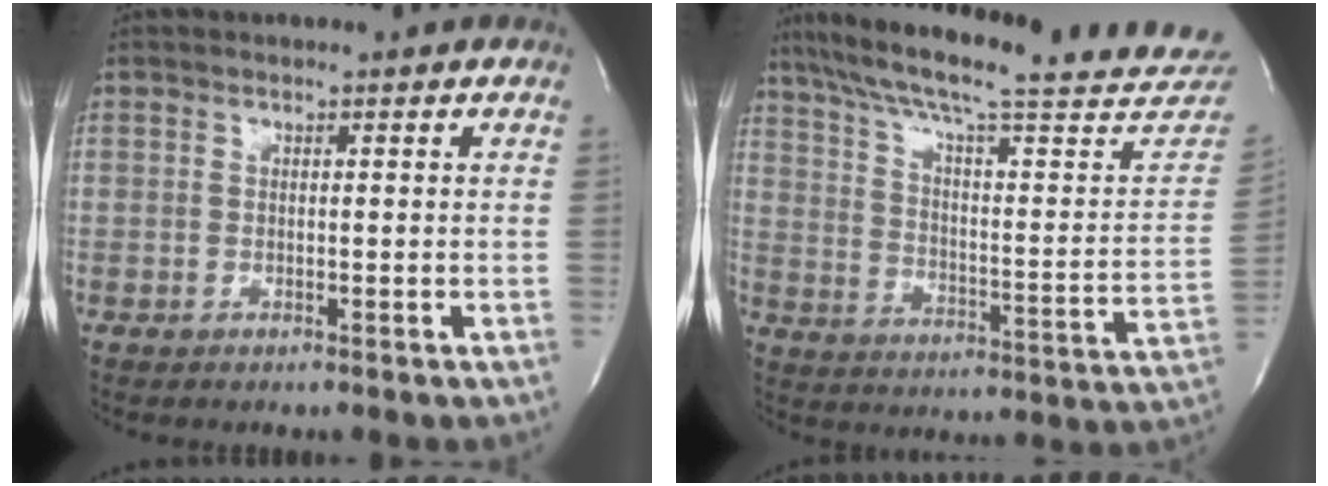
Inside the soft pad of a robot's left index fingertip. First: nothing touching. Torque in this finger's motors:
{"motor_torque": [0.20, -1.20, 0.44, 0.13]}